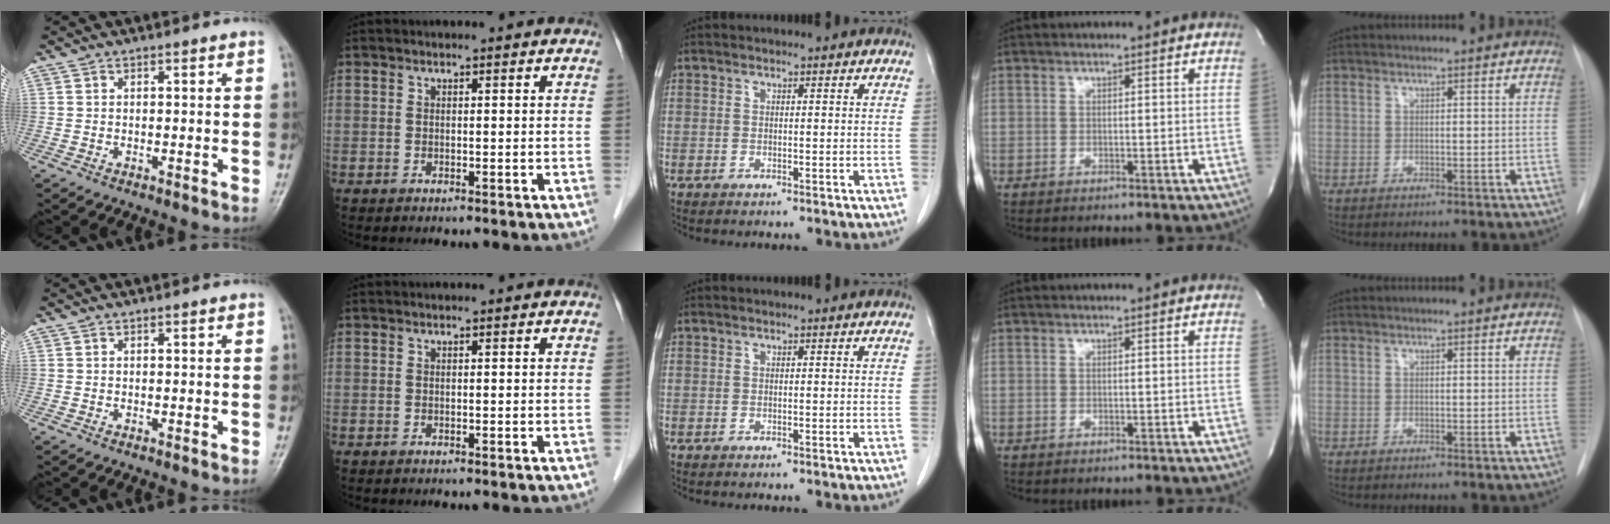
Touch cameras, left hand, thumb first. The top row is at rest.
{}